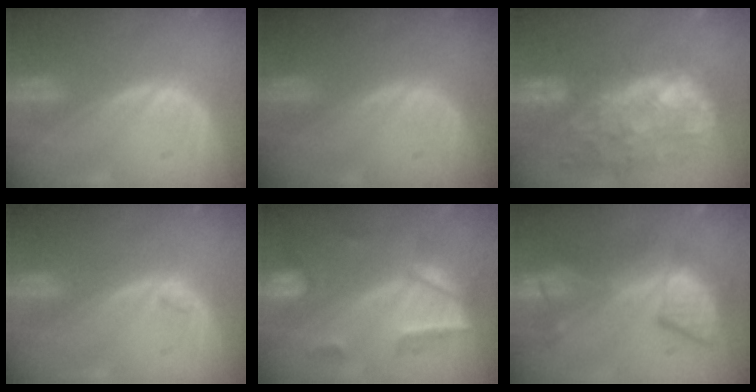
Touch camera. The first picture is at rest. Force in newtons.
{"total": 0.0}
{"total": 13.4, "press": 11.6, "slide": 6.7}
{"total": 1.0, "press": 0.9, "slide": 0.3}
{"total": 7.2, "press": 6.3, "slide": 3.5}
{"total": 9.5, "press": 9.2, "slide": 2.1}